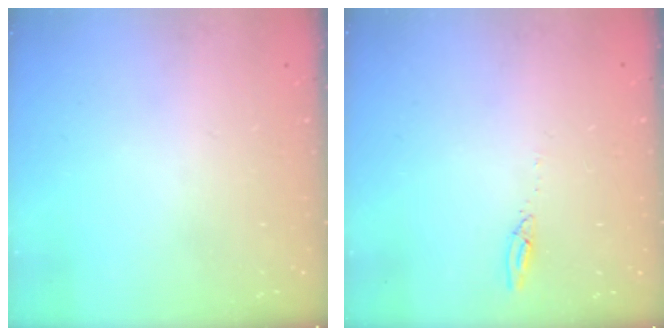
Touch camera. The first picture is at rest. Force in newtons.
{"total": 2.7, "press": 2.7, "slide": 0.2}